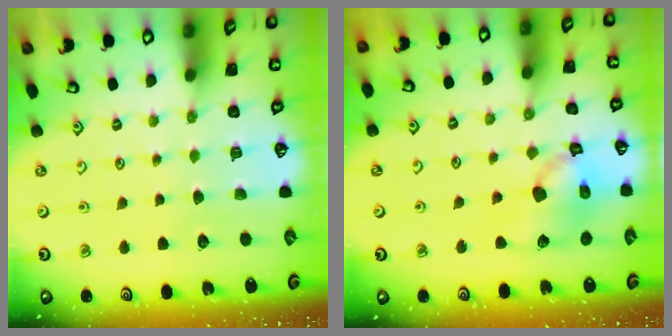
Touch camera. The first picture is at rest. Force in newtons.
{"total": 14.0, "press": 13.9, "slide": 1.9}